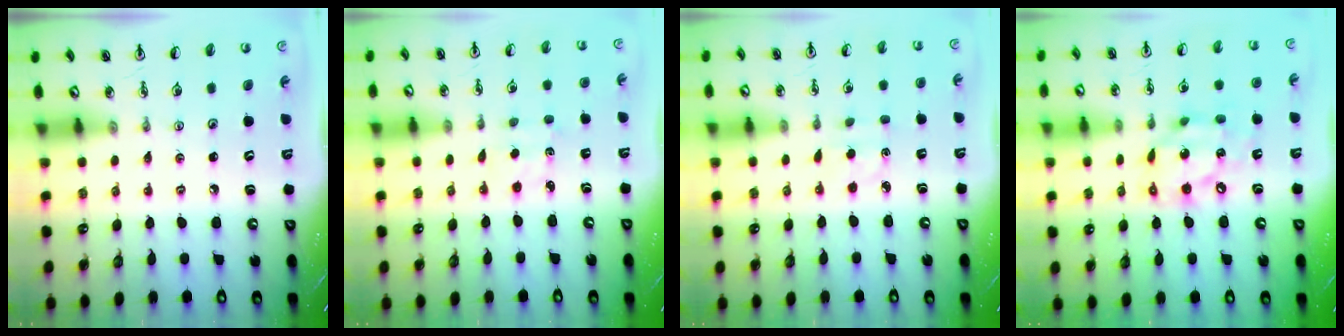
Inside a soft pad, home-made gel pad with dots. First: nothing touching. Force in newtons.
{"total": 1.7, "press": 1.6, "slide": 0.5}
{"total": 1.6, "press": 1.5, "slide": 0.5}
{"total": 14.2, "press": 14.2, "slide": 1.2}